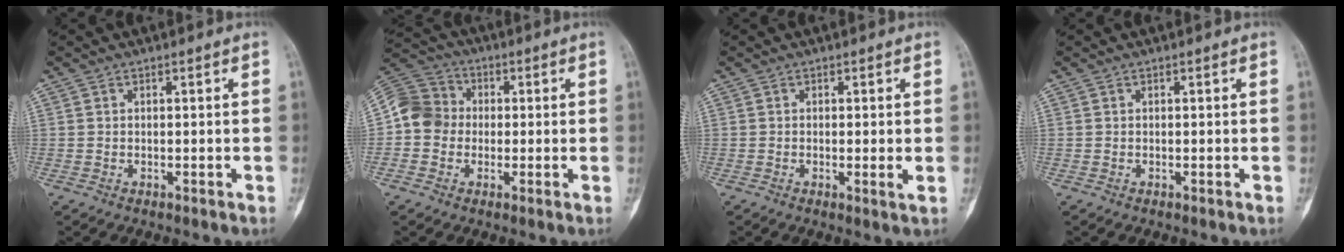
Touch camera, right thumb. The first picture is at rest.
{"total": 9.0, "force": [-0.5, 8.2, 3.8], "torque": [-0.054, 0.028, -0.024]}
{"total": 2.0, "force": [0.0, 0.2, 1.9], "torque": [-0.036, -0.007, -0.003]}
{"total": 0.0}